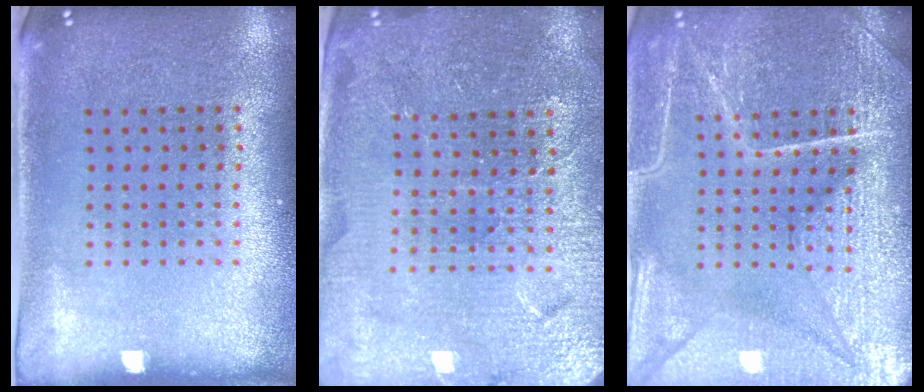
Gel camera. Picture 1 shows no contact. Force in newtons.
{"total": 4.3, "press": 4.1, "slide": 1.3}
{"total": 7.0, "press": 6.9, "slide": 0.8}